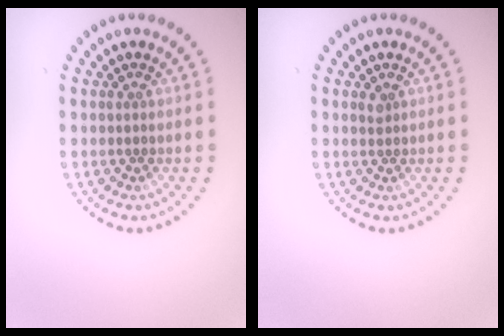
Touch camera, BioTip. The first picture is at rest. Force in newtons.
{"total": 0.6, "press": 0.5, "slide": 0.4}